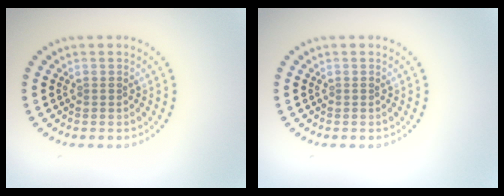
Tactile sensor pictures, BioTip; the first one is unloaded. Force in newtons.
{"total": 0.0}